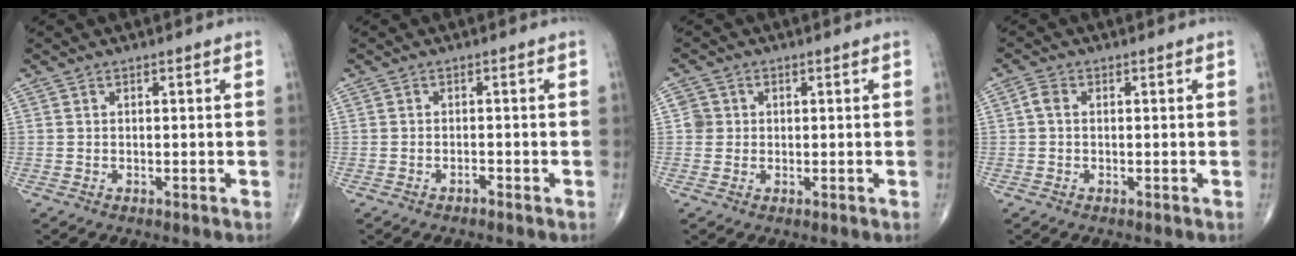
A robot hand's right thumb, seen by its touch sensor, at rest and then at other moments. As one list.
[{"total": 0.7, "force": [-0.6, 0.2, 0.2], "torque": [-0.004, 0.003, -0.012]}, {"total": 2.6, "force": [0.2, 2.5, 0.5], "torque": [0.009, 0.005, 0.002]}, {"total": 1.8, "force": [0.0, 1.2, 1.3], "torque": [-0.023, 0.004, -0.003]}]